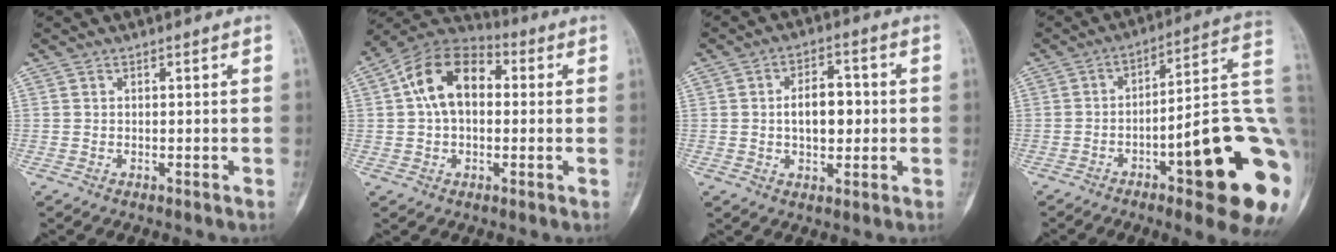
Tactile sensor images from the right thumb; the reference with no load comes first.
{"total": 13.4, "force": [1.6, 9.0, 9.8], "torque": [-0.153, 0.034, 0.014]}
{"total": 8.6, "force": [0.0, 5.2, 6.8], "torque": [-0.079, 0.016, -0.002]}
{"total": 26.3, "force": [-6.6, 6.1, 24.8], "torque": [-0.271, 0.017, -0.085]}